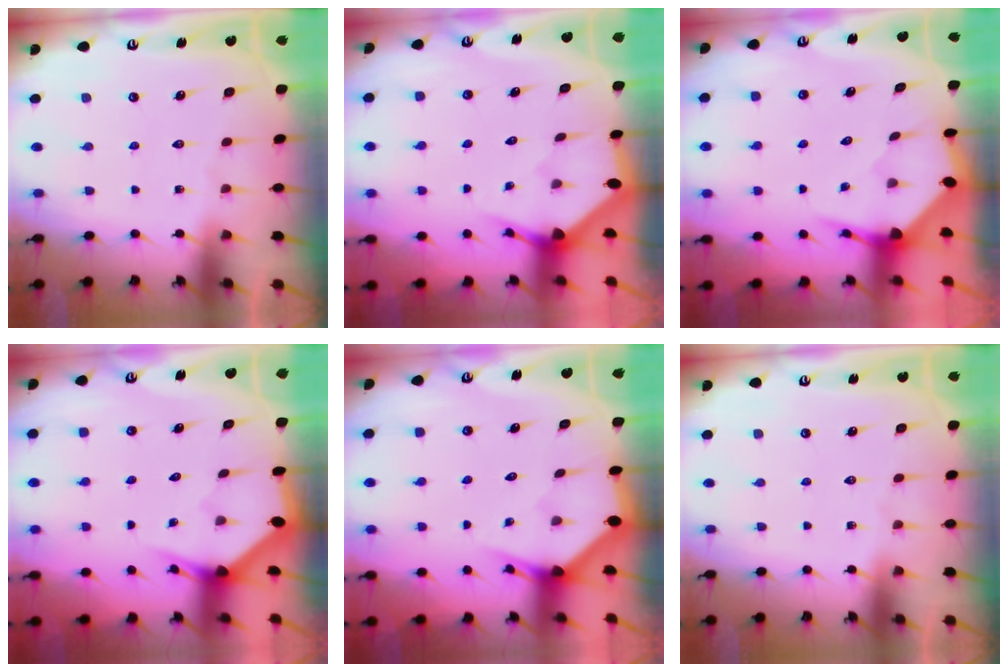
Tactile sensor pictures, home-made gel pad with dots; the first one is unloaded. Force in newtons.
{"total": 2.9, "press": 2.9, "slide": 0.1}
{"total": 3.6, "press": 3.6, "slide": 0.4}
{"total": 2.9, "press": 2.9, "slide": 0.1}
{"total": 2.8, "press": 2.8, "slide": 0.2}
{"total": 0.0}